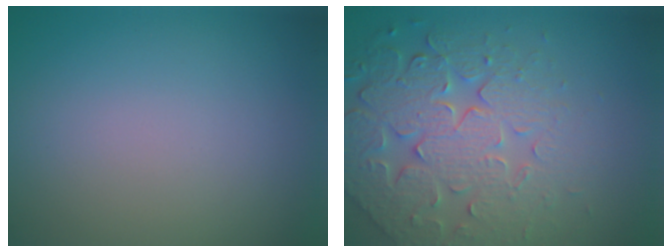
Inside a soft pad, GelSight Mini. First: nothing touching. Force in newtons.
{"total": 6.9, "press": 5.7, "slide": 3.9}